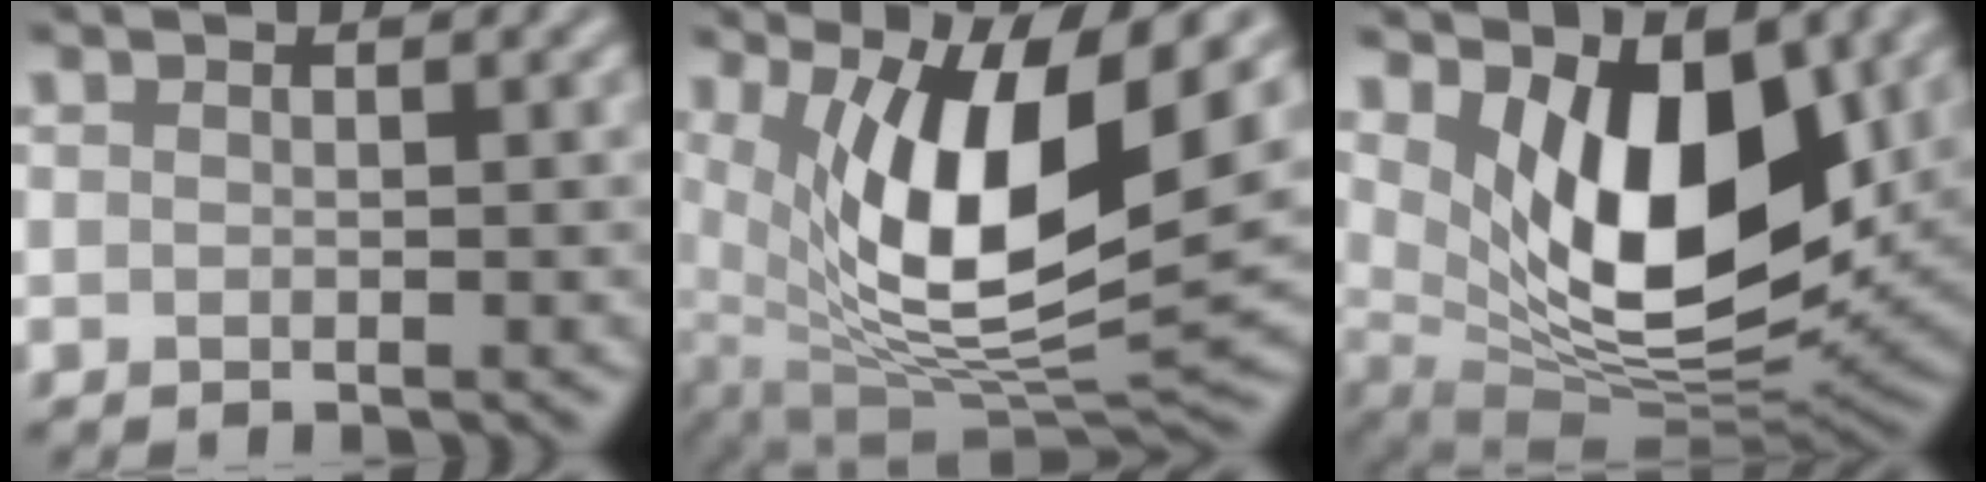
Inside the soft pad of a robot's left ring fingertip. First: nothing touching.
{"total": 12.4, "force": [4.1, 3.8, 11.1], "torque": [-0.191, -0.008, 0.078]}
{"total": 11.3, "force": [3.2, 5.5, 9.3], "torque": [-0.151, -0.022, 0.058]}